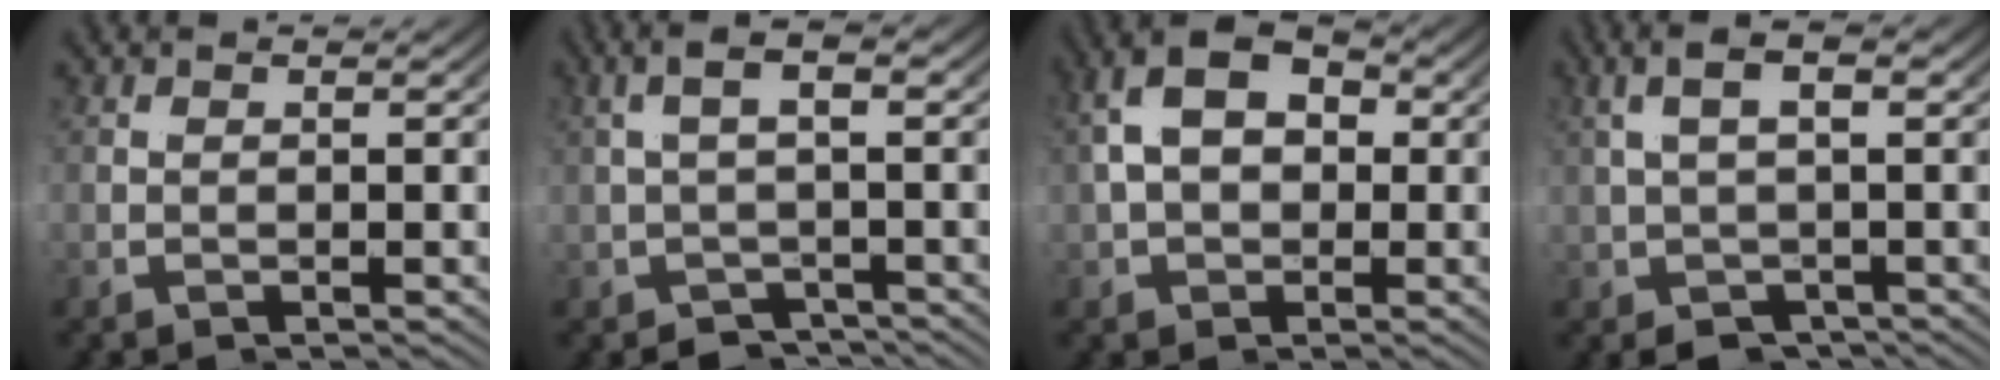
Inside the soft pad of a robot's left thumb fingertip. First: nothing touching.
{"total": 2.9, "force": [-0.9, 1.3, 2.5], "torque": [-0.039, 0.002, -0.016]}
{"total": 9.1, "force": [2.0, 6.7, 5.8], "torque": [-0.101, -0.002, 0.034]}
{"total": 2.9, "force": [-0.4, 1.3, 2.6], "torque": [-0.029, 0.006, -0.007]}